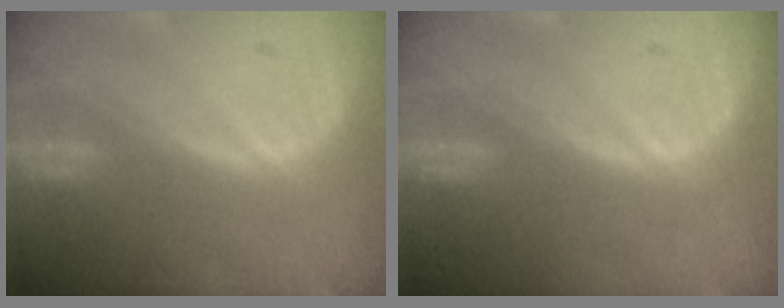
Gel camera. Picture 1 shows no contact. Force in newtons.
{"total": 0.0}